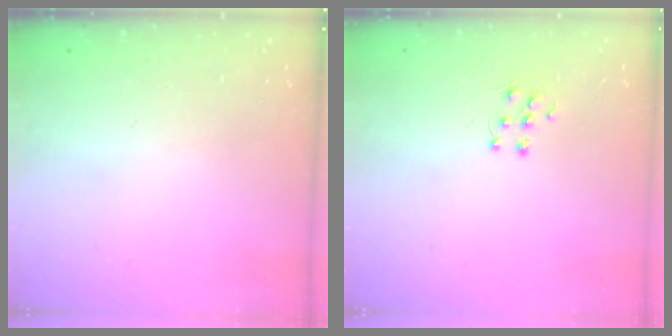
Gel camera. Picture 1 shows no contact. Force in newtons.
{"total": 4.9, "press": 4.9, "slide": 0.4}